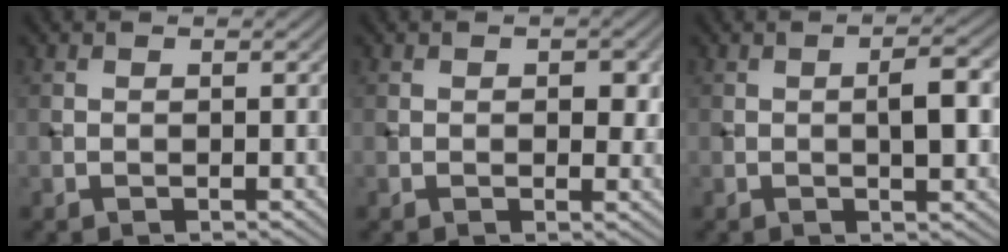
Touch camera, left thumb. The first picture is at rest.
{"total": 2.2, "force": [0.2, 1.3, 1.7], "torque": [-0.022, -0.008, 0.004]}
{"total": 3.9, "force": [-0.2, 1.1, 3.8], "torque": [-0.060, 0.006, -0.008]}